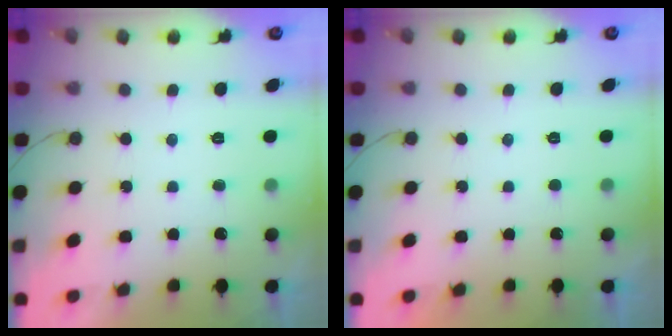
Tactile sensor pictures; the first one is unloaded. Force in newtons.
{"total": 0.0}